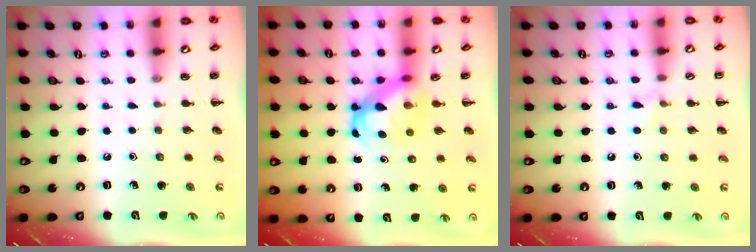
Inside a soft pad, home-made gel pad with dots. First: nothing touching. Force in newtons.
{"total": 5.5, "press": 5.3, "slide": 1.3}
{"total": 5.0, "press": 4.8, "slide": 1.4}